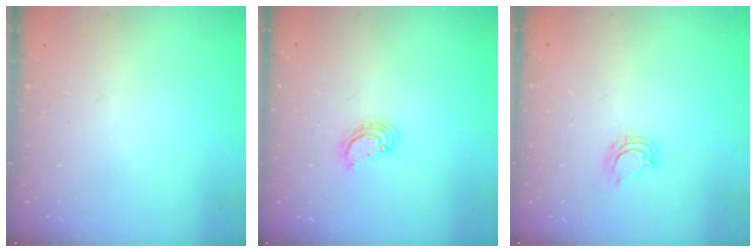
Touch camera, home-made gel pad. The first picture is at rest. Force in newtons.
{"total": 3.6, "press": 3.6, "slide": 0.4}
{"total": 6.1, "press": 6.0, "slide": 1.1}